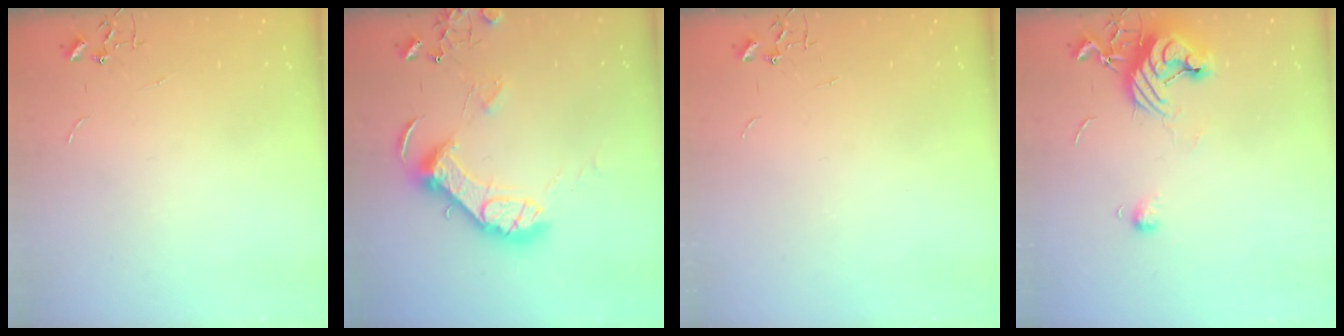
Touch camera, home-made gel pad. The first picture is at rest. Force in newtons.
{"total": 14.0, "press": 13.9, "slide": 1.0}
{"total": 0.0}
{"total": 11.3, "press": 11.3, "slide": 1.3}